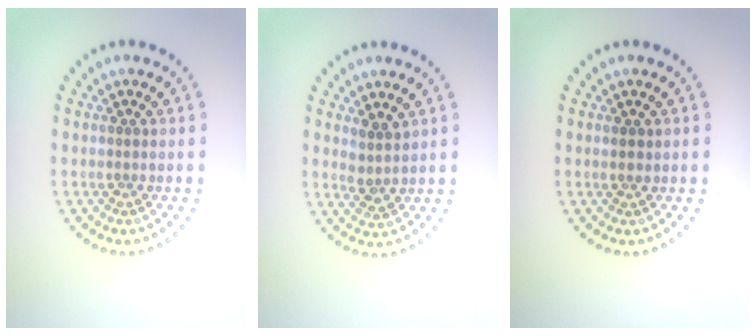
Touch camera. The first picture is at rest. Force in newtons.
{"total": 1.9, "press": 1.5, "slide": 1.1}
{"total": 0.9, "press": 0.8, "slide": 0.5}